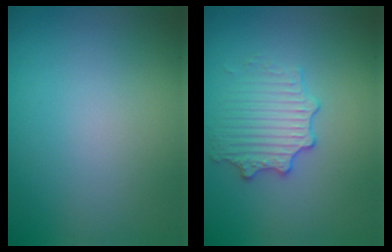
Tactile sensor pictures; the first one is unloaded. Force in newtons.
{"total": 2.9, "press": 2.8, "slide": 0.5}